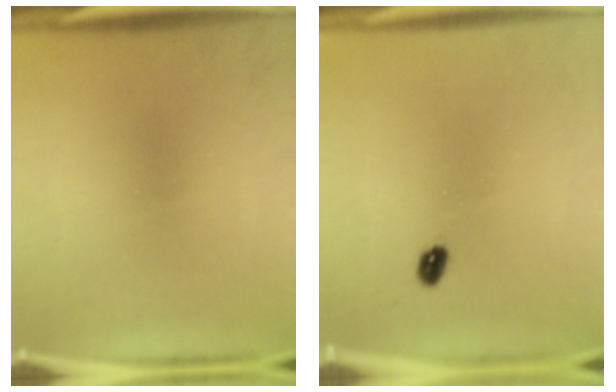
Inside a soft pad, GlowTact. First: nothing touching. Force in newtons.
{"total": 1.9}